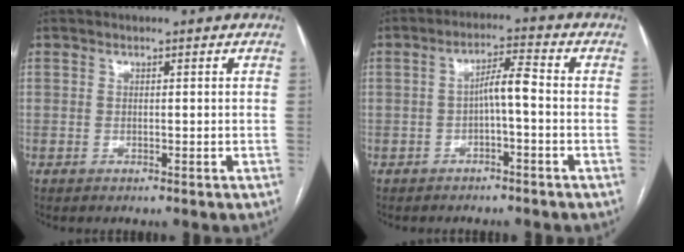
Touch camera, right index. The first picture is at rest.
{"total": 4.3, "force": [-0.9, 0.5, 4.1], "torque": [-0.069, 0.017, -0.011]}